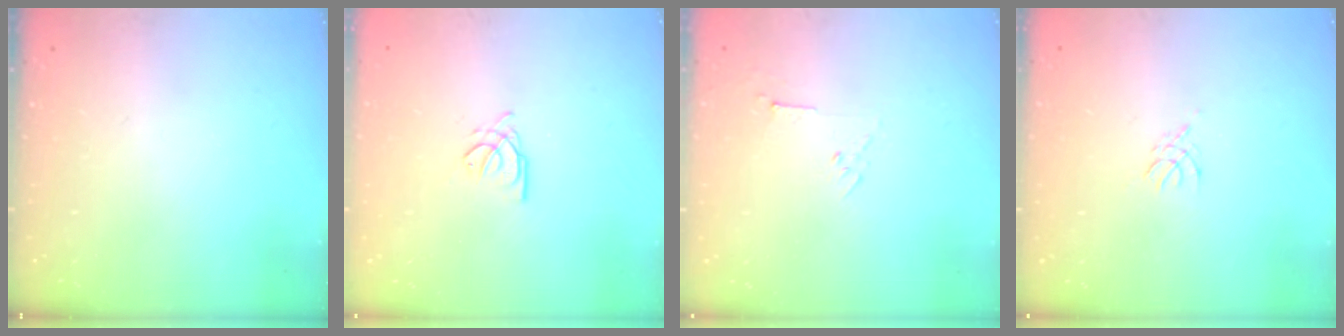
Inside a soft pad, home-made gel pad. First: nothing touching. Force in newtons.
{"total": 3.1, "press": 3.1, "slide": 0.1}
{"total": 3.0, "press": 3.0, "slide": 0.7}
{"total": 2.7, "press": 2.6, "slide": 0.6}